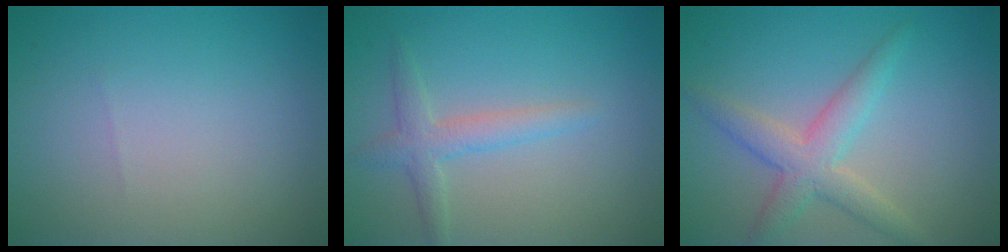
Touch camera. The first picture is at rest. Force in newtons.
{"total": 2.3, "press": 2.3, "slide": 0.1}
{"total": 3.8, "press": 3.8, "slide": 0.1}